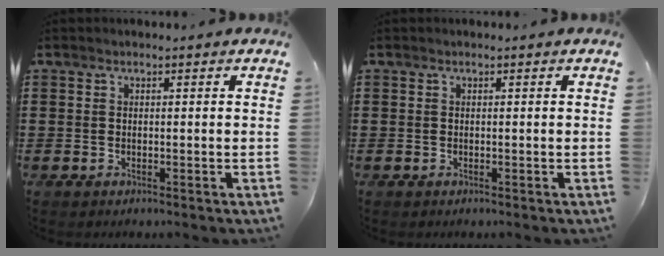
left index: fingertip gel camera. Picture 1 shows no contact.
{"total": 0.0}